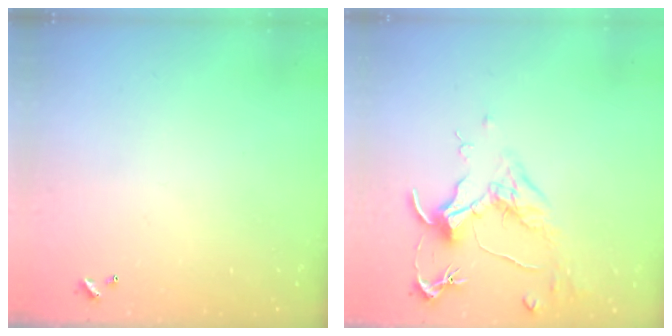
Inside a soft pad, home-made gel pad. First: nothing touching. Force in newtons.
{"total": 1.6, "press": 1.4, "slide": 0.9}